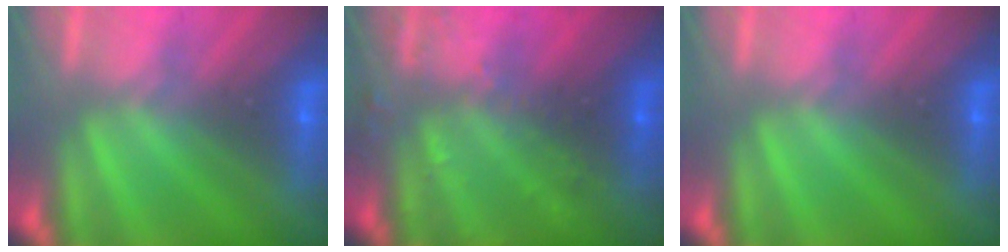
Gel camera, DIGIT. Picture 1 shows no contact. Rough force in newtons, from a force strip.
{"total": 2.9}
{"total": 0.0}